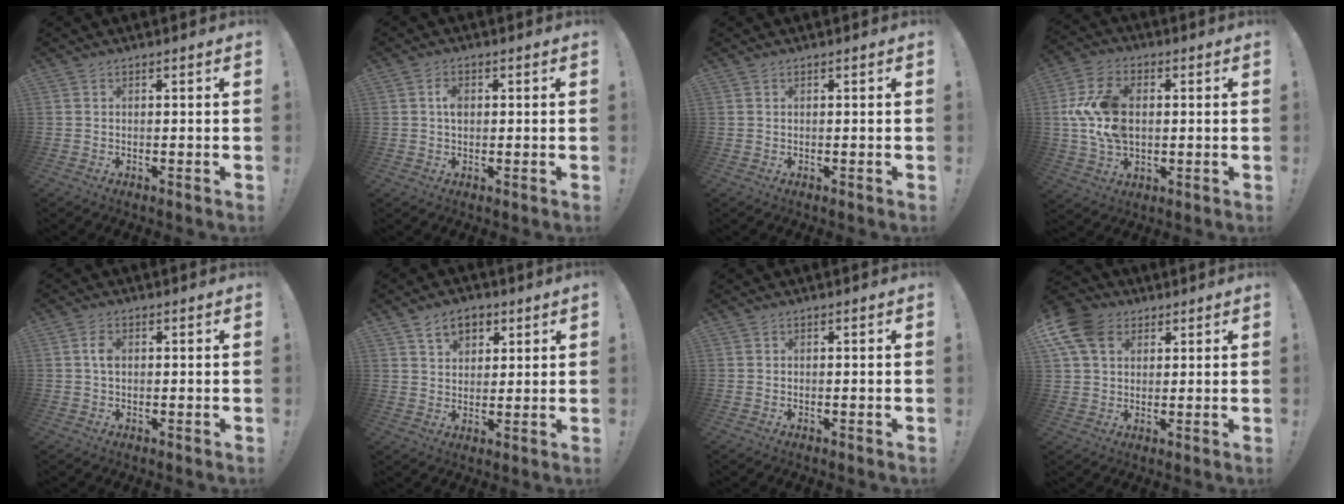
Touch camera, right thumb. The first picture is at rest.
{"total": 3.3, "force": [0.4, 2.3, 2.3], "torque": [-0.025, 0.000, 0.003]}
{"total": 0.0}
{"total": 15.4, "force": [1.4, 10.8, 10.9], "torque": [-0.212, 0.006, 0.029]}
{"total": 3.4, "force": [0.3, 2.2, 2.6], "torque": [-0.037, 0.002, 0.003]}
{"total": 7.7, "force": [4.4, 5.2, 3.8], "torque": [-0.057, -0.013, 0.081]}
{"total": 0.0}
{"total": 11.9, "force": [4.8, 8.6, 6.6], "torque": [-0.135, -0.017, 0.093]}